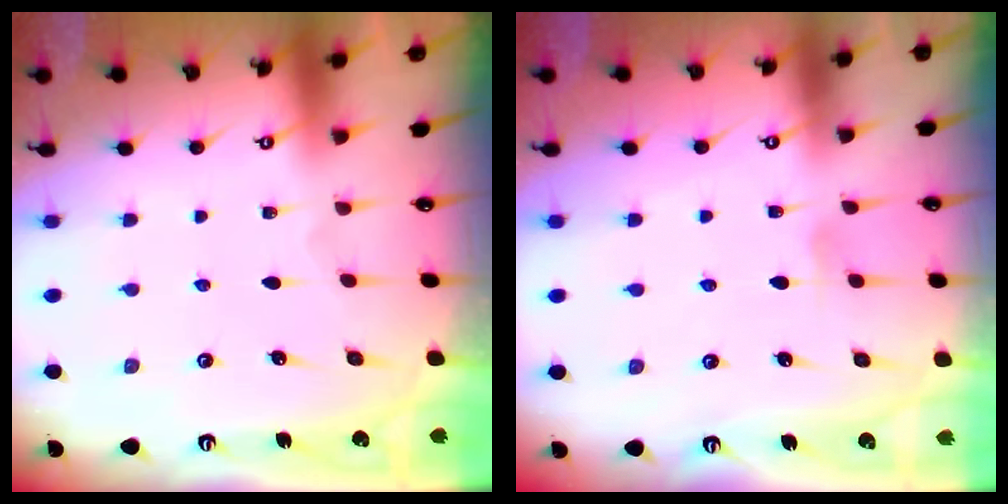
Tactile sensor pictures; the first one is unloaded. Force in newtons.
{"total": 3.3, "press": 3.2, "slide": 0.4}